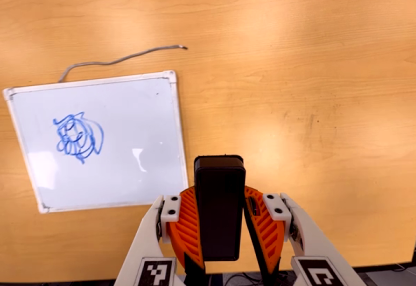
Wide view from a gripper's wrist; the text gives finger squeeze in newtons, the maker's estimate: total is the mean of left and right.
{"total": 7.9, "left": 7.0, "right": 8.9}